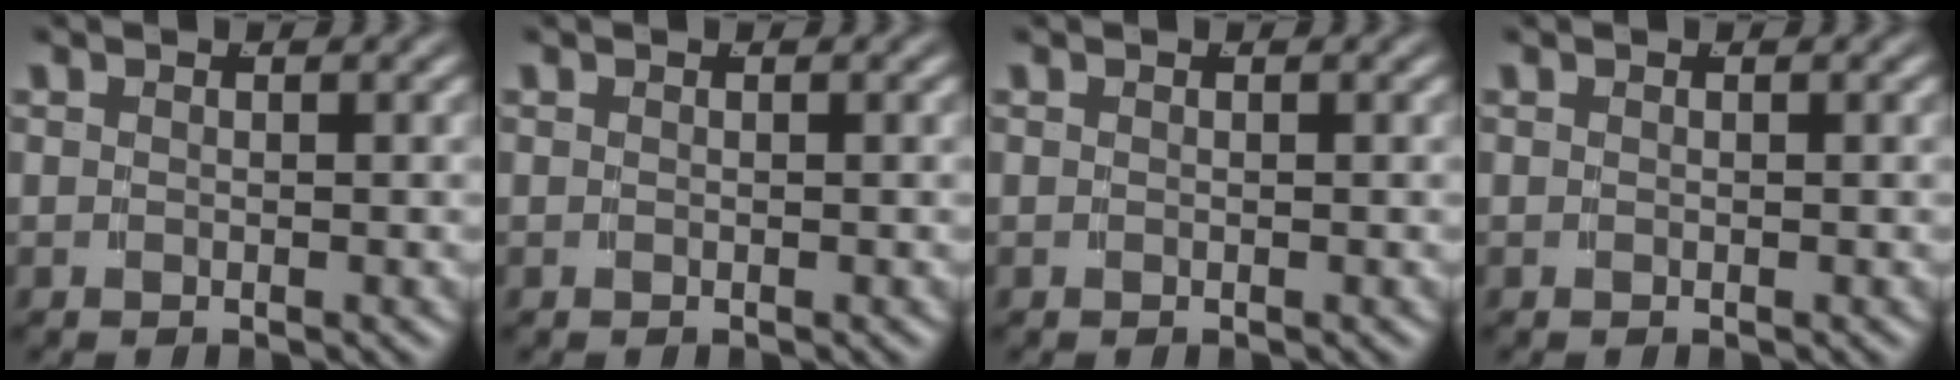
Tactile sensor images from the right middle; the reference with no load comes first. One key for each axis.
{"total": 0.0}
{"total": 0.0}
{"total": 0.0}